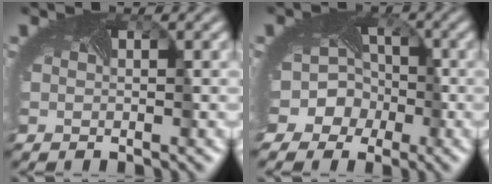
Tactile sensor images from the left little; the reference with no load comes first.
{"total": 10.1, "force": [-3.6, 8.8, 3.4], "torque": [-0.066, 0.007, -0.085]}